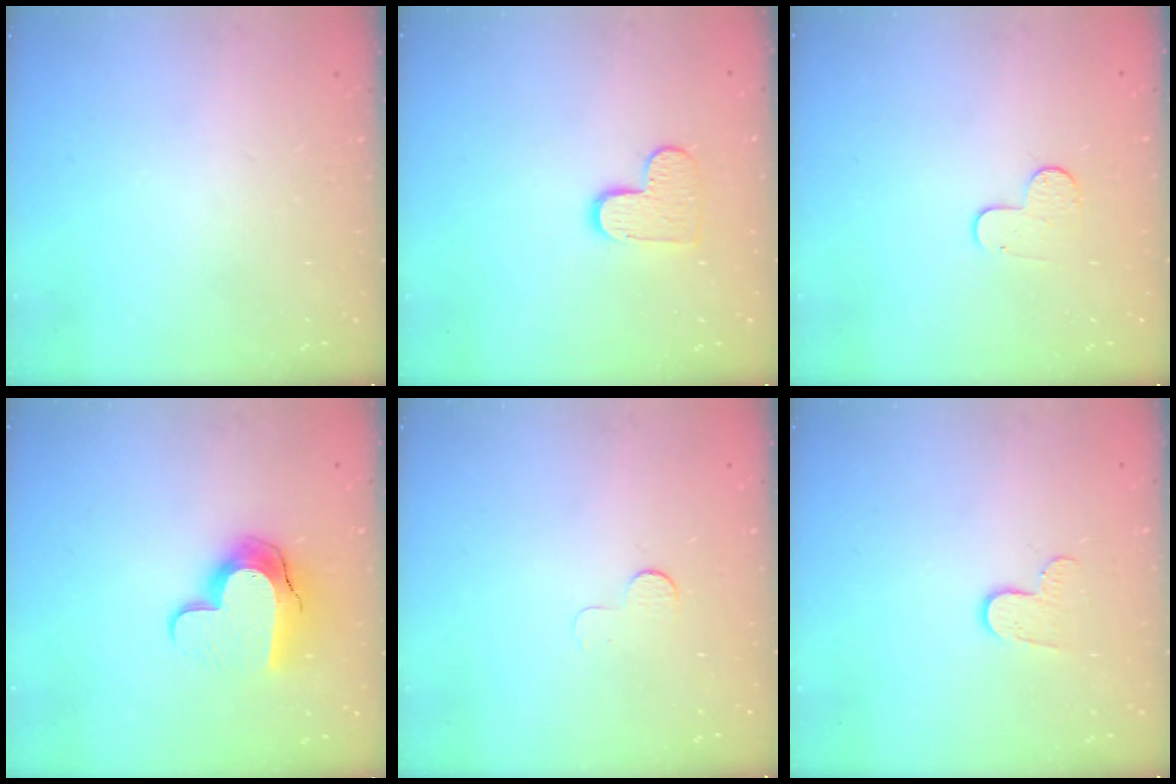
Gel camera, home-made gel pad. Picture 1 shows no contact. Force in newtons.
{"total": 8.3, "press": 8.2, "slide": 0.5}
{"total": 7.1, "press": 7.1, "slide": 0.6}
{"total": 12.7, "press": 12.7, "slide": 0.9}
{"total": 3.2, "press": 3.1, "slide": 0.3}
{"total": 6.9, "press": 6.9, "slide": 0.7}